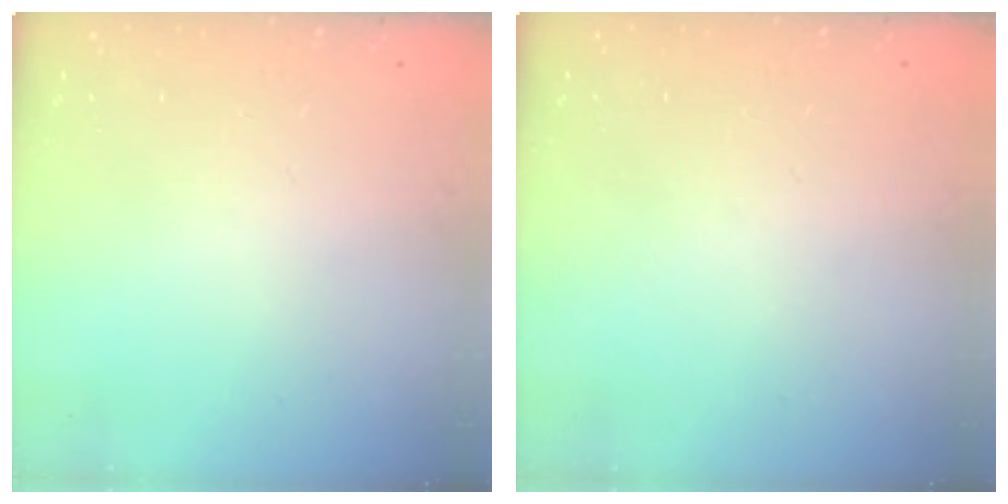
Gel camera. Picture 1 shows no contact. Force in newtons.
{"total": 0.0}